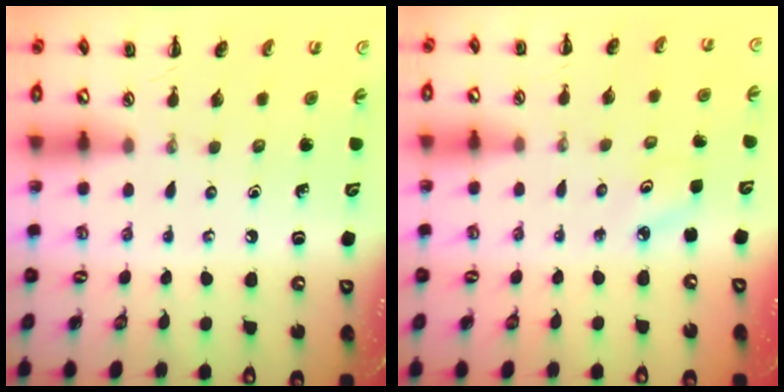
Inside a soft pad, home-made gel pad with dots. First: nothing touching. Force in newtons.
{"total": 2.3, "press": 2.2, "slide": 0.5}